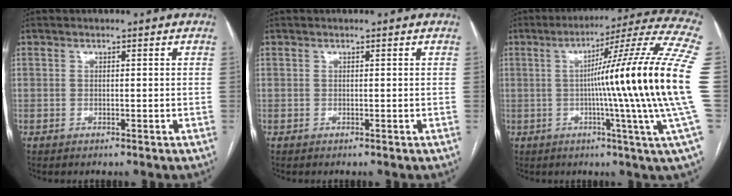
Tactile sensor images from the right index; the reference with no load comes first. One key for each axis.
{"total": 0.0}
{"total": 22.4, "fx": -0.6, "fy": -3.5, "fz": 22.1, "tx": -0.261, "ty": -0.001, "tz": -0.032}